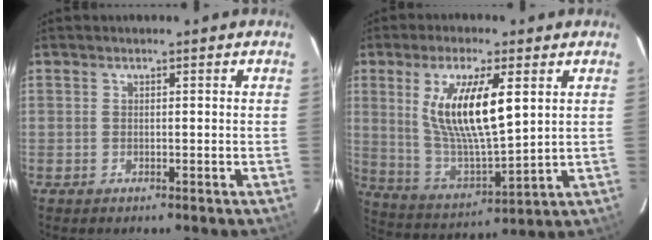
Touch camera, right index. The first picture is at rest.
{"total": 15.3, "force": [4.6, 4.2, 14.0], "torque": [-0.265, -0.008, 0.098]}